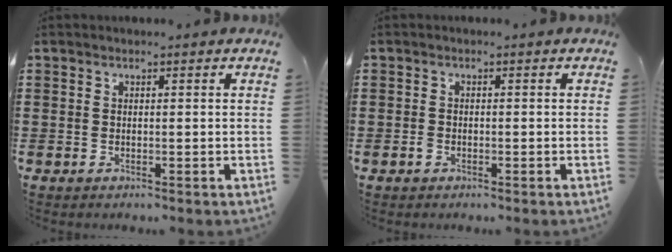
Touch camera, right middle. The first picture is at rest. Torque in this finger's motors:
{"motor_torque": [0.45, -0.09, 0.00, 0.03]}